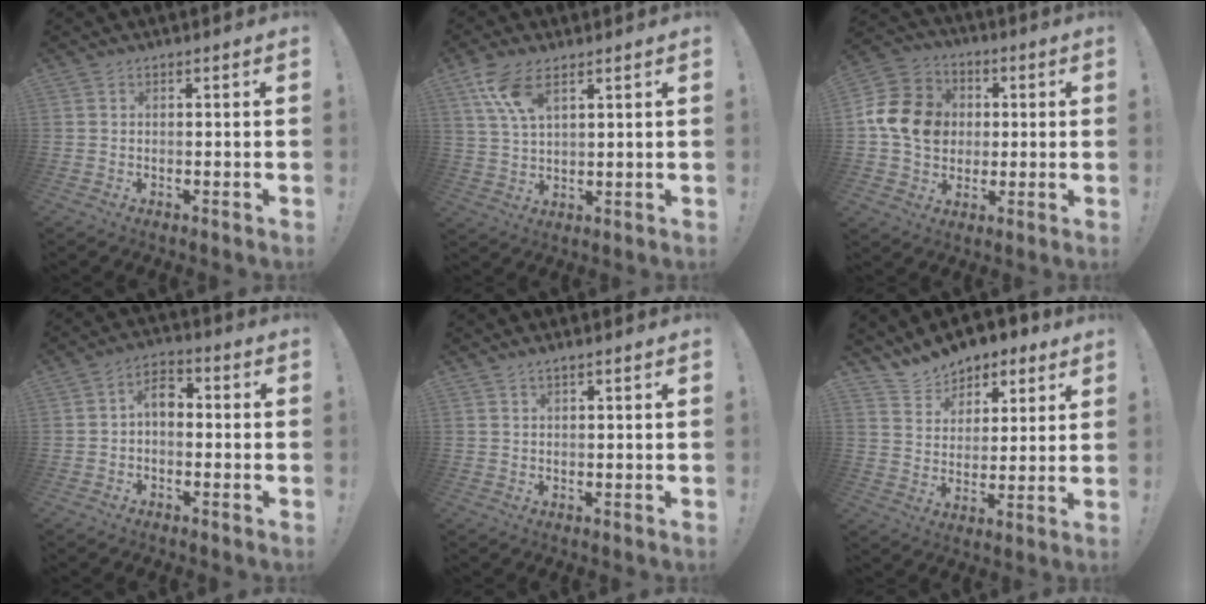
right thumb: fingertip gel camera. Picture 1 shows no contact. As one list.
[{"total": 9.3, "force": [5.6, 3.9, 6.4], "torque": [-0.131, -0.019, 0.105]}, {"total": 15.0, "force": [1.1, 12.8, 7.8], "torque": [-0.121, 0.008, 0.027]}, {"total": 5.8, "force": [-0.3, 3.6, 4.5], "torque": [-0.083, 0.006, -0.006]}, {"total": 1.2, "force": [1.0, 0.0, 0.8], "torque": [-0.019, 0.002, 0.018]}, {"total": 10.0, "force": [8.3, 5.3, 1.6], "torque": [-0.030, -0.066, 0.158]}]